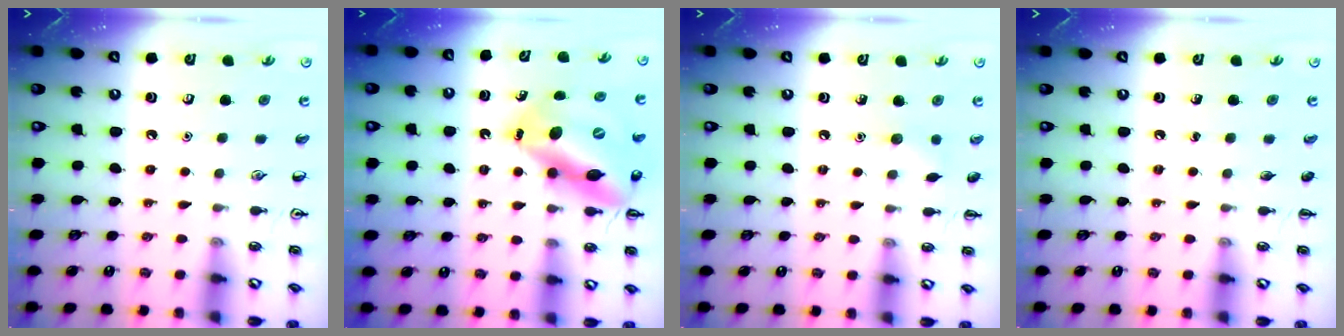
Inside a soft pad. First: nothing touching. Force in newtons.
{"total": 15.8, "press": 15.0, "slide": 4.7}
{"total": 4.6, "press": 4.4, "slide": 1.3}
{"total": 0.0}